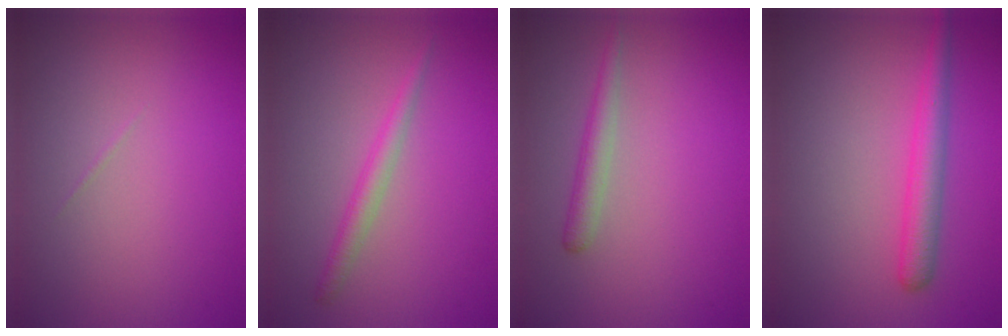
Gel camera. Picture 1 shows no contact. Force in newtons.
{"total": 1.8, "press": 1.8, "slide": 0.1}
{"total": 1.7, "press": 1.7, "slide": 0.1}
{"total": 3.0, "press": 3.0, "slide": 0.2}